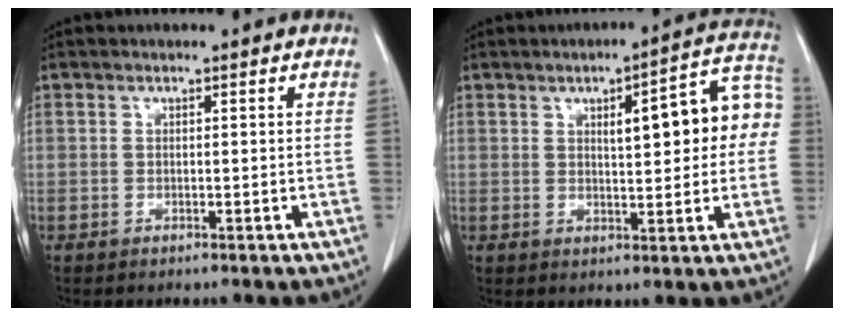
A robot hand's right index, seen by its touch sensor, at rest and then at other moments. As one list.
[{"total": 11.7, "force": [1.9, 2.9, 11.2], "torque": [-0.143, 0.037, 0.024]}]